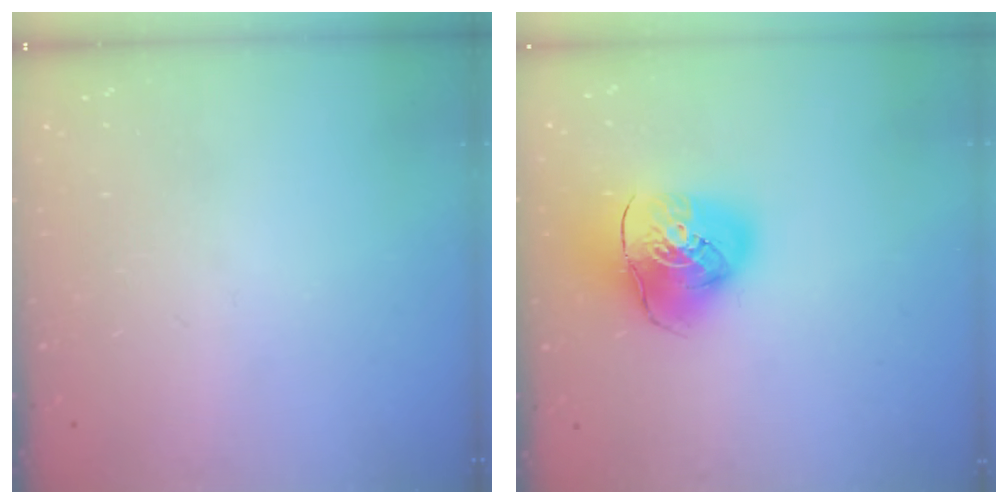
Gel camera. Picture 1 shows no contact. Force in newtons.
{"total": 14.3, "press": 14.1, "slide": 2.2}